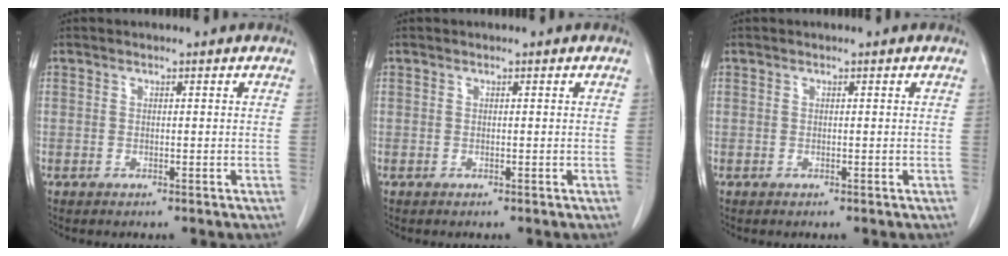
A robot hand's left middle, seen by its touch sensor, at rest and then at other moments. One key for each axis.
{"total": 0.0}
{"total": 0.0}